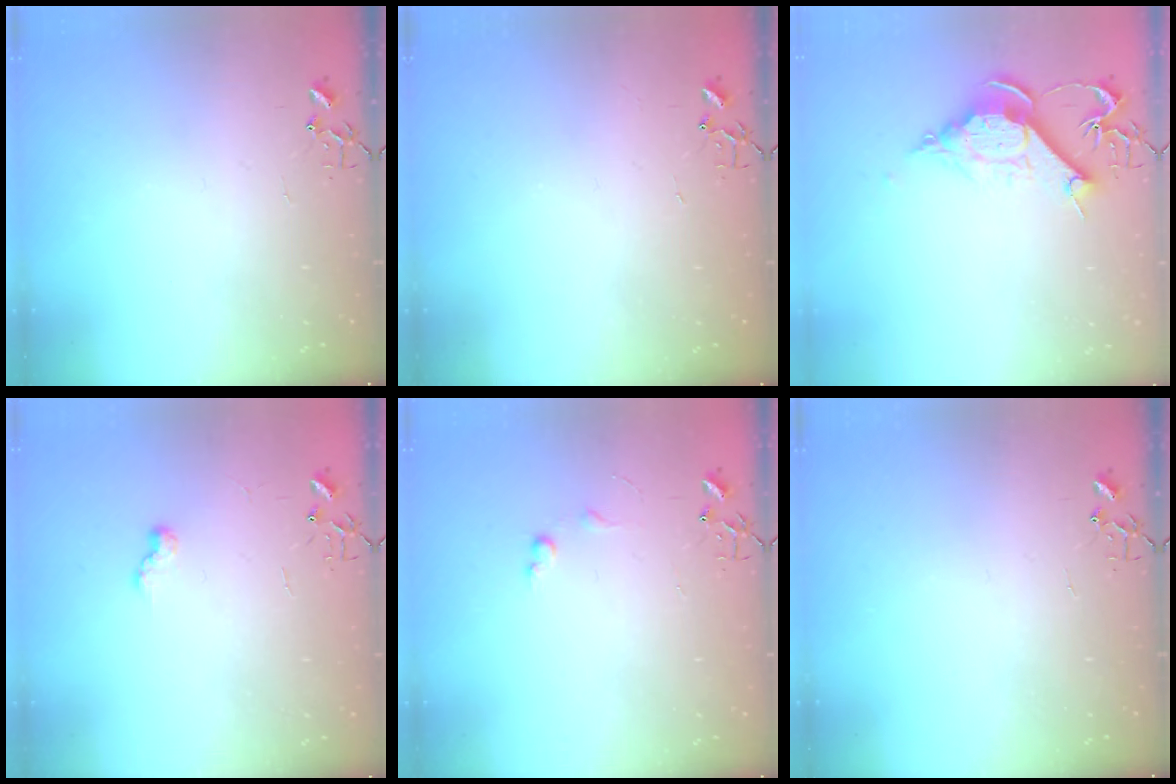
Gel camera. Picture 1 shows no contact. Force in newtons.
{"total": 1.5, "press": 1.5, "slide": 0.3}
{"total": 11.2, "press": 11.2, "slide": 1.0}
{"total": 7.2, "press": 7.2, "slide": 0.5}
{"total": 4.6, "press": 4.6, "slide": 0.6}
{"total": 0.0}